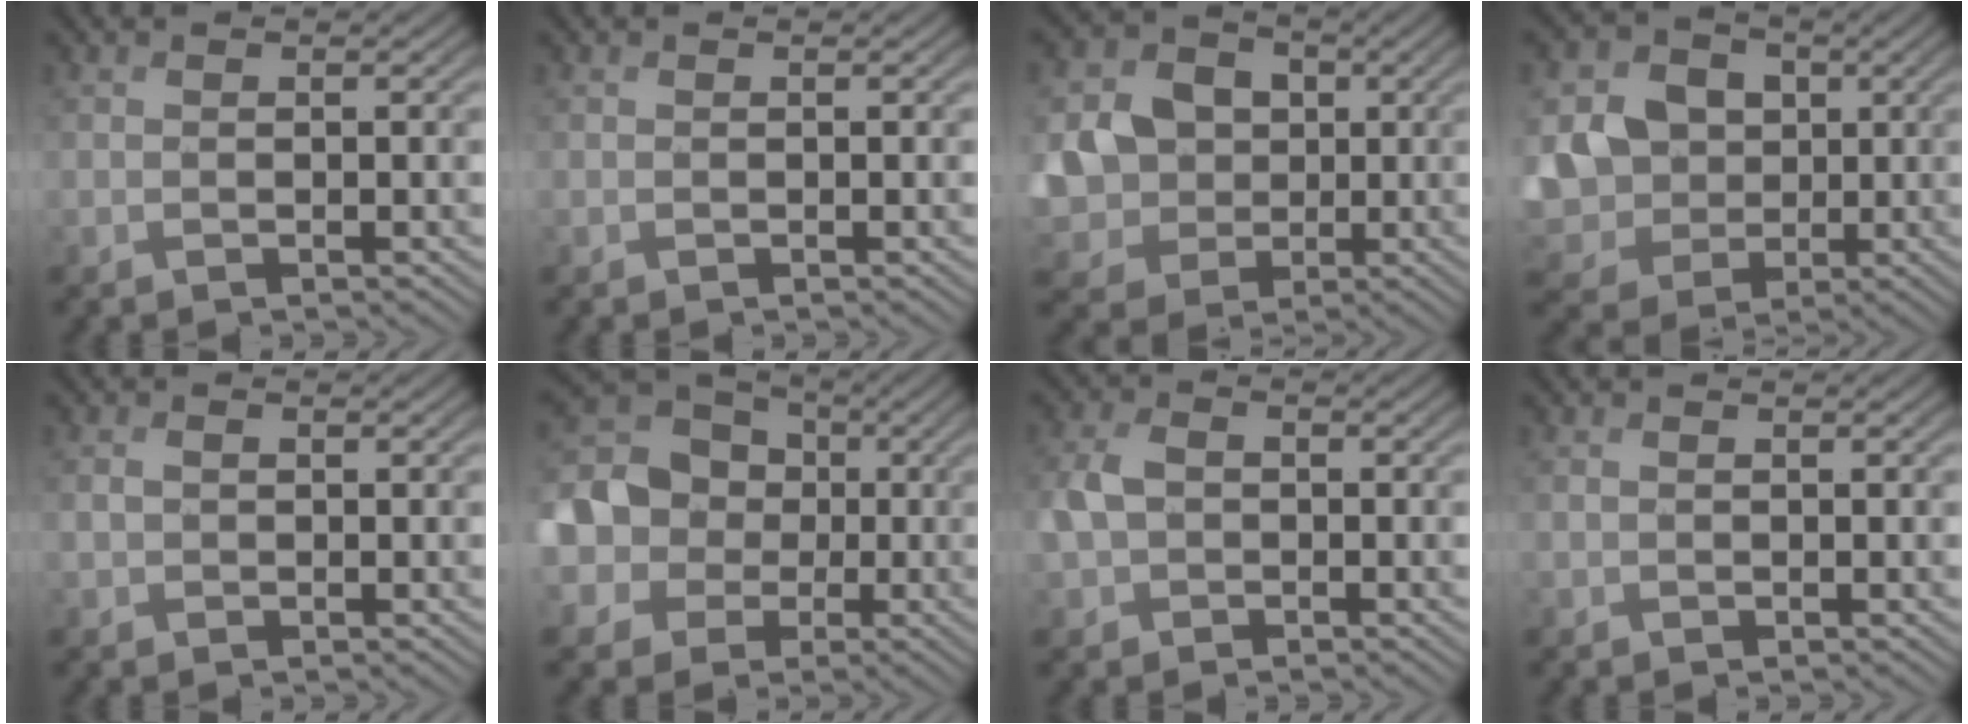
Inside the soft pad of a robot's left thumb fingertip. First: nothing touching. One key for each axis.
{"total": 0.0}
{"total": 9.4, "fx": 0.0, "fy": 8.4, "fz": 4.2, "tx": -0.113, "ty": -0.014, "tz": -0.016}
{"total": 11.7, "fx": 0.6, "fy": 10.5, "fz": 5.1, "tx": -0.172, "ty": -0.020, "tz": -0.001}
{"total": 1.5, "fx": 0.0, "fy": 1.3, "fz": 0.8, "tx": -0.022, "ty": -0.001, "tz": -0.001}
{"total": 17.3, "fx": -0.3, "fy": 15.3, "fz": 8.0, "tx": -0.246, "ty": 0.003, "tz": -0.054}
{"total": 4.0, "fx": -0.6, "fy": 3.2, "fz": 2.5, "tx": -0.066, "ty": 0.003, "tz": -0.016}
{"total": 0.6, "fx": 0.0, "fy": 0.5, "fz": 0.3, "tx": -0.008, "ty": -0.001, "tz": -0.002}